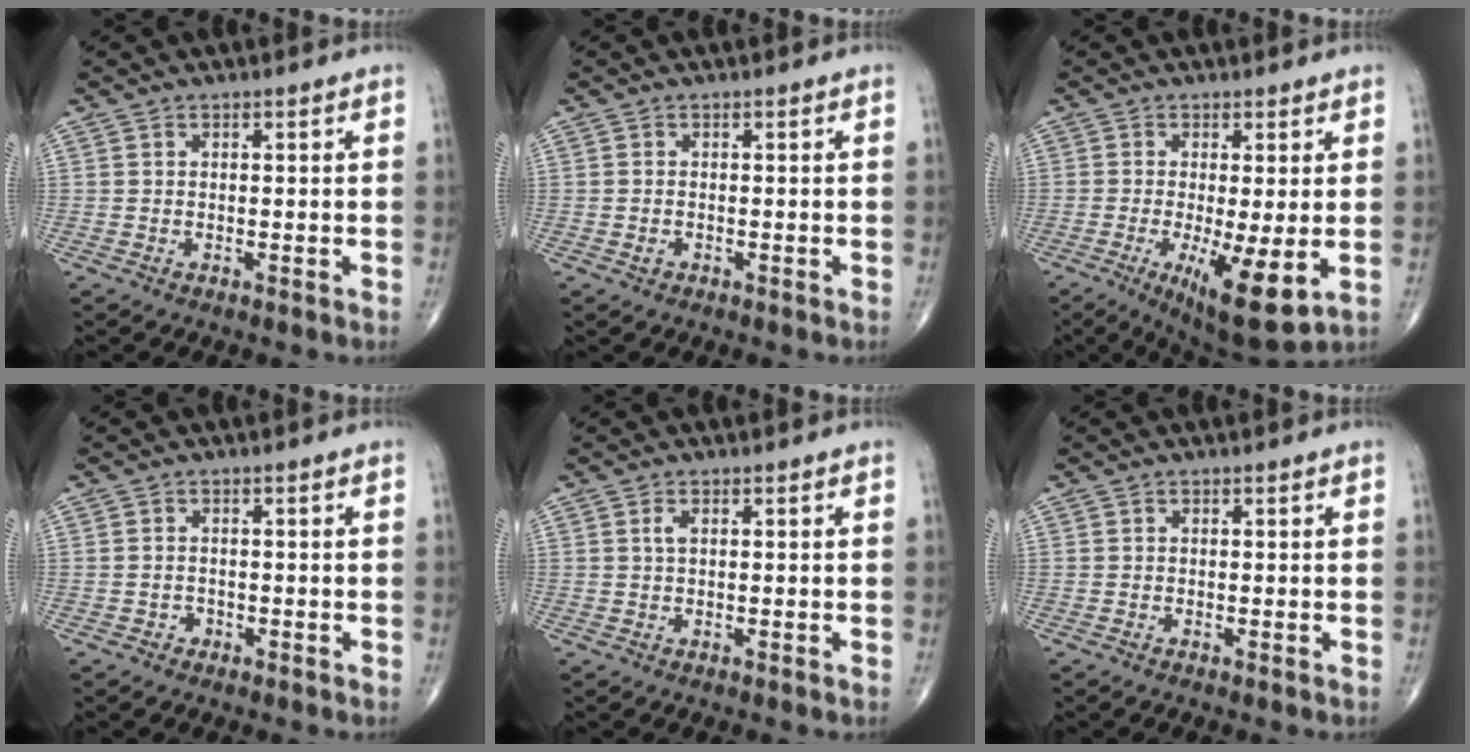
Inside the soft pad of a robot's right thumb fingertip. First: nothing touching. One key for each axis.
{"total": 0.9, "fx": -0.3, "fy": 0.6, "fz": 0.5, "tx": -0.011, "ty": 0.004, "tz": -0.005}
{"total": 11.0, "fx": -2.6, "fy": 3.0, "fz": 10.3, "tx": -0.172, "ty": -0.026, "tz": -0.034}
{"total": 1.2, "fx": -0.6, "fy": 1.0, "fz": 0.2, "tx": 0.002, "ty": 0.005, "tz": -0.014}
{"total": 1.1, "fx": 0.3, "fy": 0.4, "fz": 1.0, "tx": -0.024, "ty": 0.003, "tz": 0.005}
{"total": 0.0}